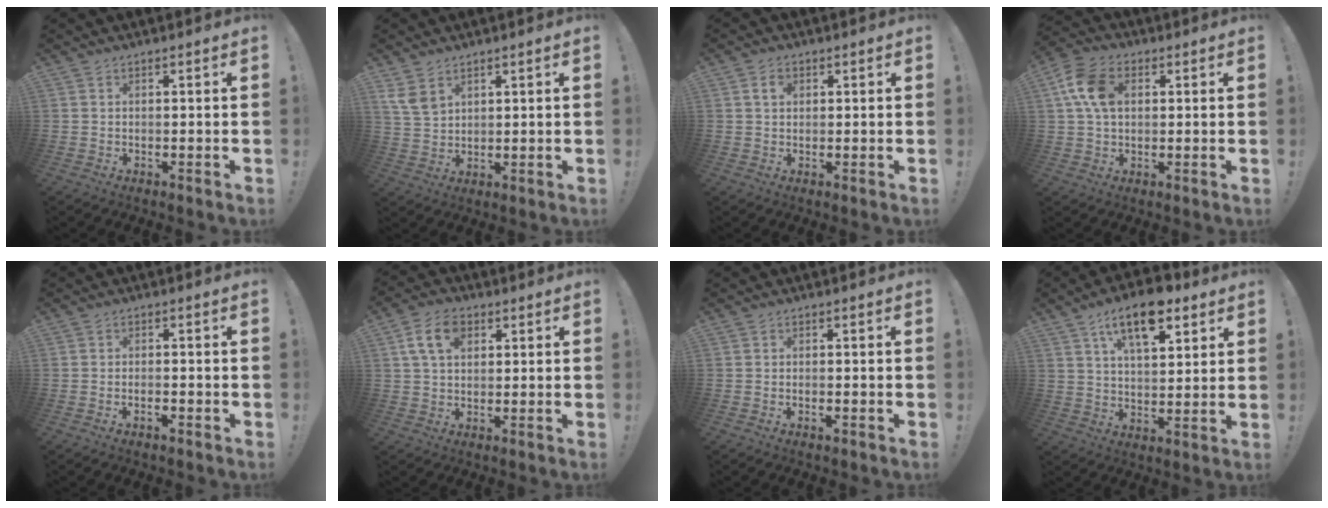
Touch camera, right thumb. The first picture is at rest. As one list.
[{"total": 6.8, "force": [3.8, 4.4, 3.6], "torque": [-0.067, -0.015, 0.075]}, {"total": 2.8, "force": [1.0, 2.0, 1.7], "torque": [-0.026, 0.003, 0.016]}, {"total": 10.7, "force": [2.3, 7.4, 7.4], "torque": [-0.142, 0.015, 0.048]}, {"total": 1.6, "force": [-1.1, 0.5, 1.1], "torque": [-0.023, 0.004, -0.017]}, {"total": 9.4, "force": [3.2, 6.3, 6.2], "torque": [-0.114, 0.007, 0.062]}, {"total": 1.1, "force": [-0.7, 0.4, 0.8], "torque": [-0.019, 0.004, -0.009]}, {"total": 14.0, "force": [8.2, 6.2, 9.5], "torque": [-0.149, -0.030, 0.141]}]